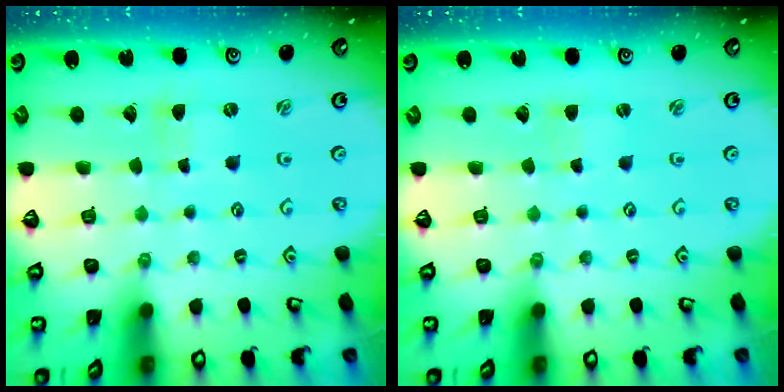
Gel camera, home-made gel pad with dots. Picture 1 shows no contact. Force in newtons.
{"total": 0.9, "press": 0.9, "slide": 0.1}